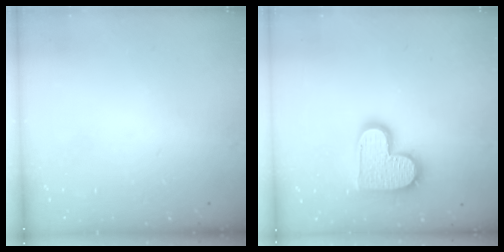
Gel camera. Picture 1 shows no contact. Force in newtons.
{"total": 15.1, "press": 15.1, "slide": 1.1}